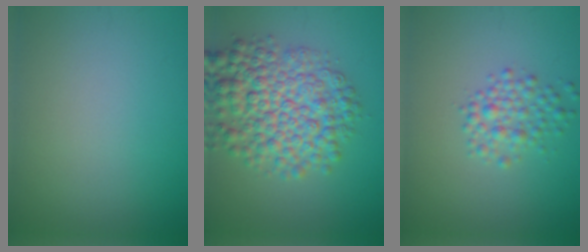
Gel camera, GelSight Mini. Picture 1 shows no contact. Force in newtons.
{"total": 8.1, "press": 8.1, "slide": 0.2}
{"total": 2.6, "press": 2.6, "slide": 0.0}